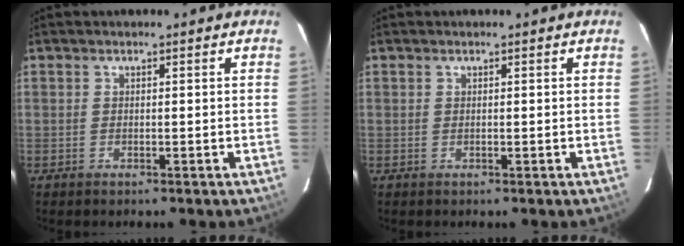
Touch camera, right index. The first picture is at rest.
{"total": 0.0}